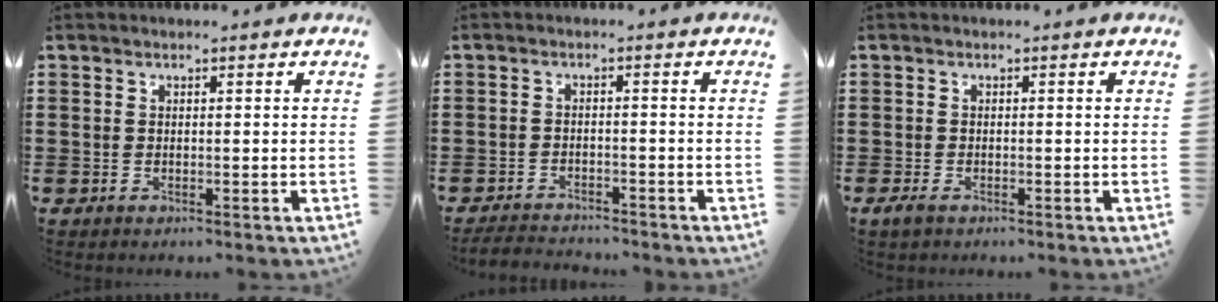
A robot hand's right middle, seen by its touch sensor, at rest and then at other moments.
{"total": 2.8, "force": [-2.8, 0.2, 0.2], "torque": [-0.010, -0.004, -0.059]}
{"total": 1.1, "force": [-0.6, 0.5, 0.8], "torque": [-0.026, -0.008, -0.014]}